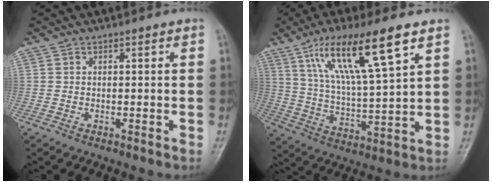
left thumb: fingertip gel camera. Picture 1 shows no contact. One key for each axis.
{"total": 16.8, "fx": 8.9, "fy": 3.0, "fz": 13.9, "tx": -0.250, "ty": -0.028, "tz": 0.169}